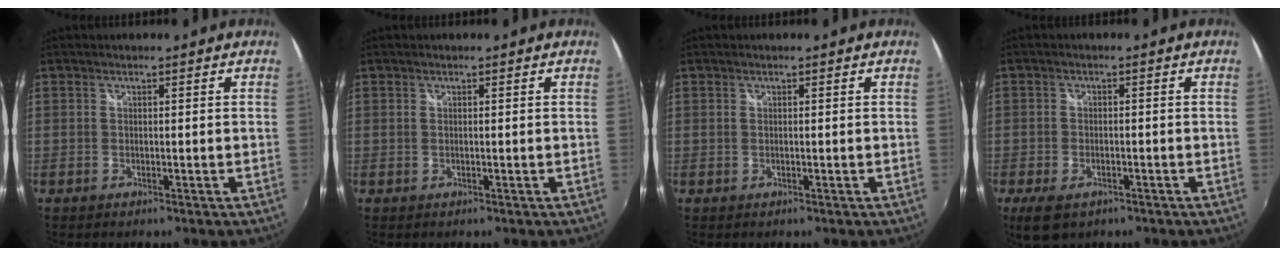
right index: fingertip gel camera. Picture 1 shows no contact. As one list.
[{"total": 0.0}, {"total": 0.0}, {"total": 6.2, "force": [-3.9, 3.3, 3.5], "torque": [-0.088, -0.020, -0.068]}]